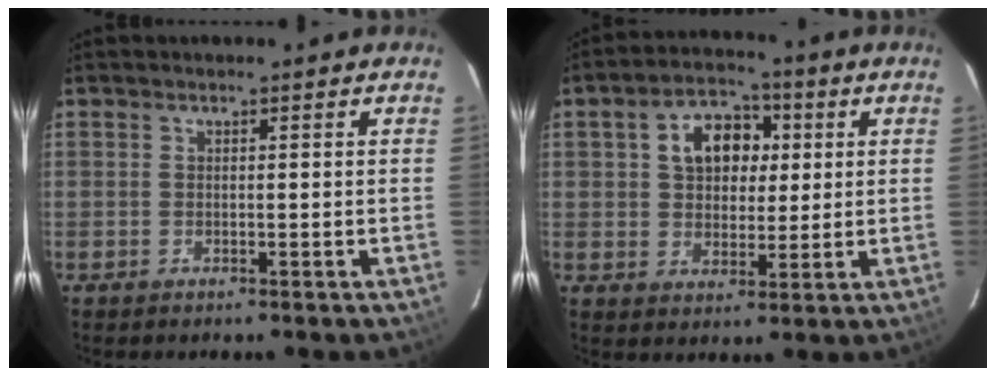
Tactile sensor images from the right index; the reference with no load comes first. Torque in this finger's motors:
{"motor_torque": [0.56, 0.33, 0.20, 0.09]}